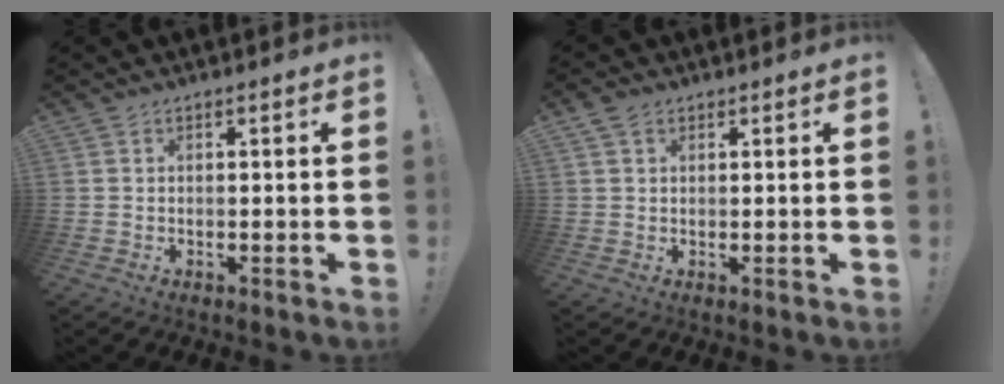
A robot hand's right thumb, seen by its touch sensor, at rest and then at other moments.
{"total": 2.7, "force": [1.5, 1.7, 1.4], "torque": [-0.020, -0.002, 0.029]}